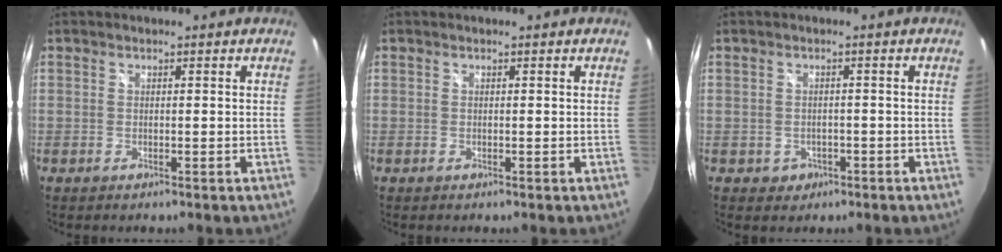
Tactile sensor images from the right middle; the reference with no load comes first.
{"total": 0.0}
{"total": 2.7, "force": [-1.0, 2.4, 0.6], "torque": [-0.018, 0.000, -0.009]}